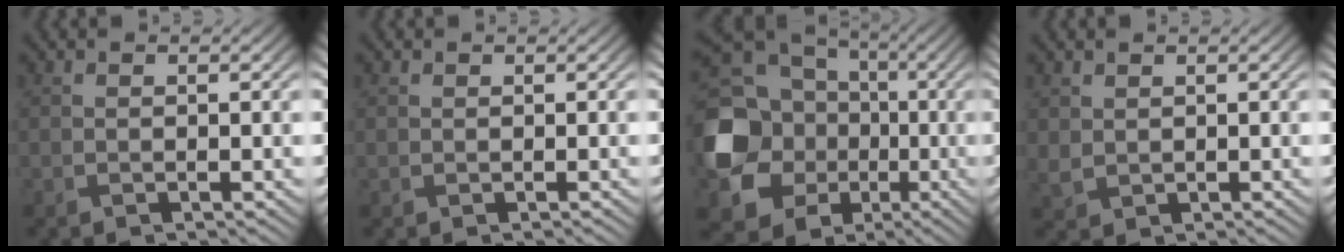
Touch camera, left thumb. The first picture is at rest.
{"total": 0.8, "force": [0.3, 0.7, -0.1], "torque": [0.005, -0.001, 0.004]}
{"total": 16.5, "force": [-2.3, 14.4, 7.7], "torque": [-0.214, -0.032, -0.046]}
{"total": 2.0, "force": [1.1, 1.5, 0.6], "torque": [-0.020, -0.003, 0.025]}